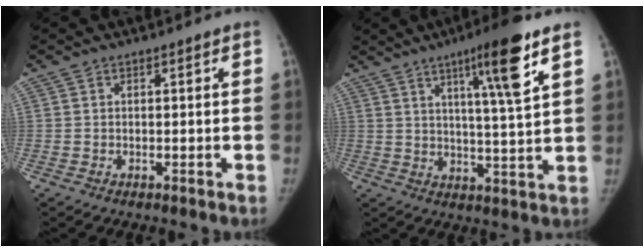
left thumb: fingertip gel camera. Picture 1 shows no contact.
{"total": 12.2, "force": [6.3, 0.6, 10.5], "torque": [-0.162, -0.032, 0.096]}